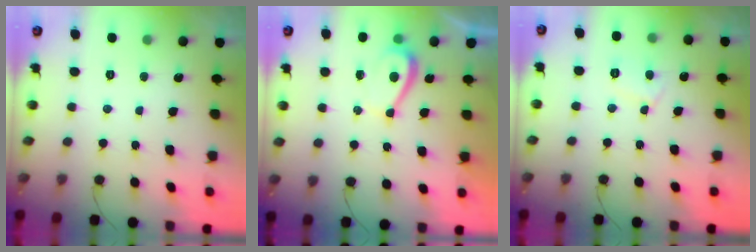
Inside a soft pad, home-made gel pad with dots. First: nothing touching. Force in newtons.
{"total": 3.2, "press": 3.2, "slide": 0.6}
{"total": 5.2, "press": 5.2, "slide": 0.4}